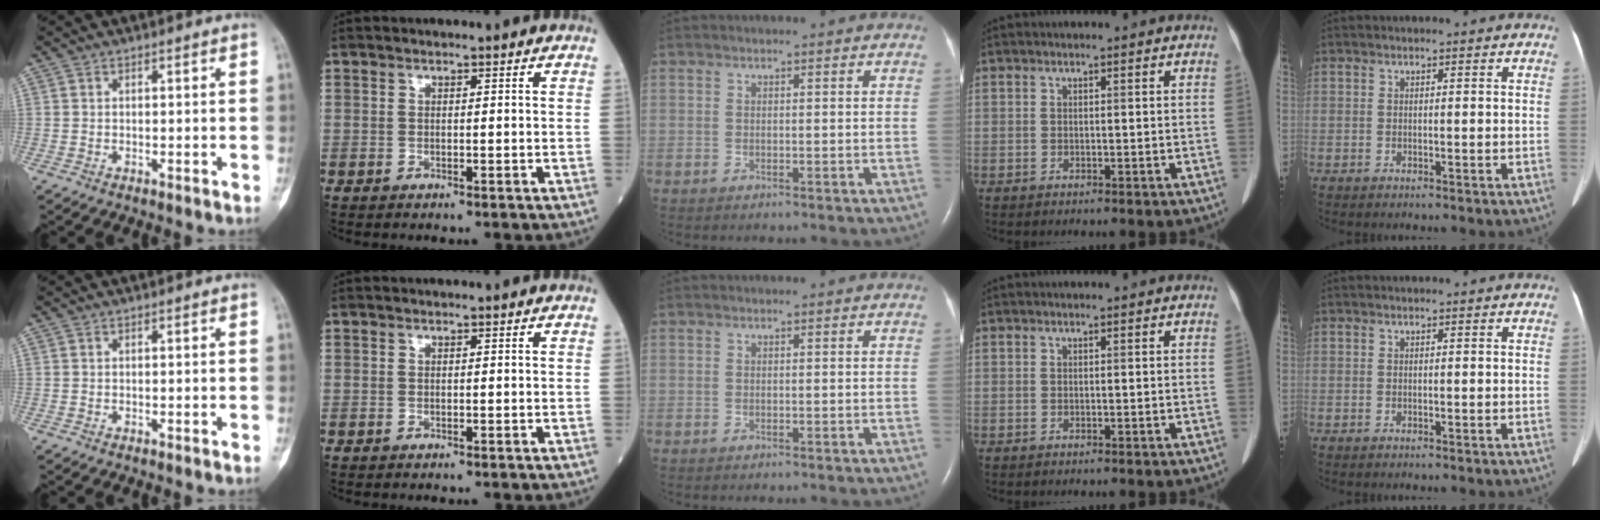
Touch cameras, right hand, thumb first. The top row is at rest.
{}